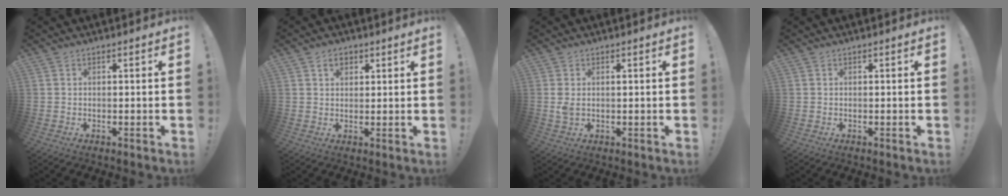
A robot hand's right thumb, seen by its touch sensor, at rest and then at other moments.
{"total": 3.2, "force": [1.7, 2.1, 1.7], "torque": [-0.024, -0.002, 0.030]}
{"total": 2.0, "force": [0.5, 1.0, 1.6], "torque": [-0.032, 0.003, 0.008]}
{"total": 0.0}